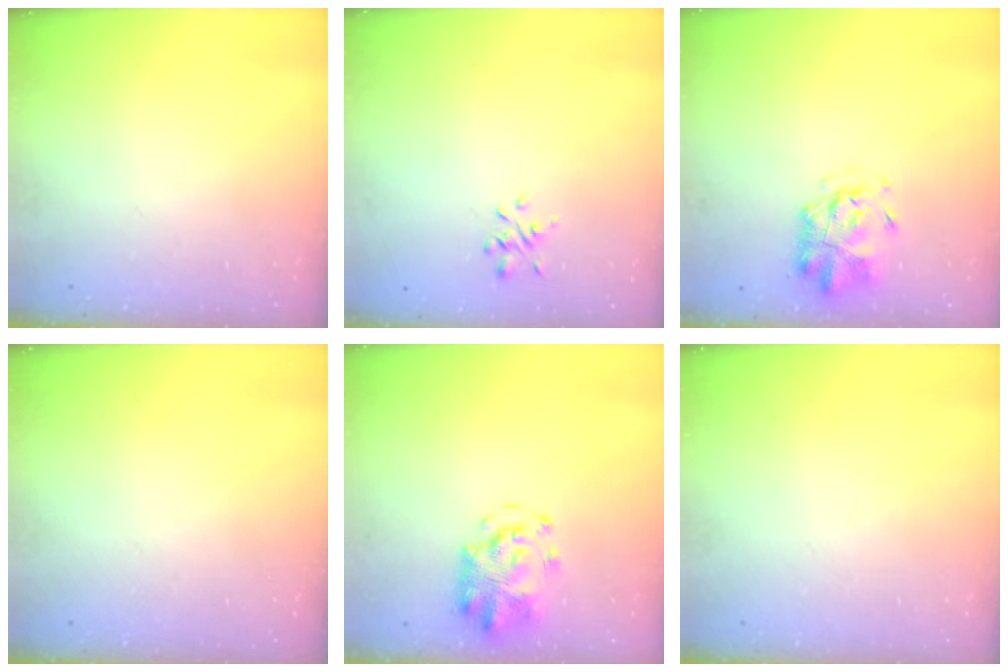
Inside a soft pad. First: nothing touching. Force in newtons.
{"total": 1.0, "press": 0.8, "slide": 0.5}
{"total": 2.9, "press": 2.9, "slide": 0.7}
{"total": 0.0}
{"total": 4.4, "press": 4.1, "slide": 1.6}
{"total": 0.0}